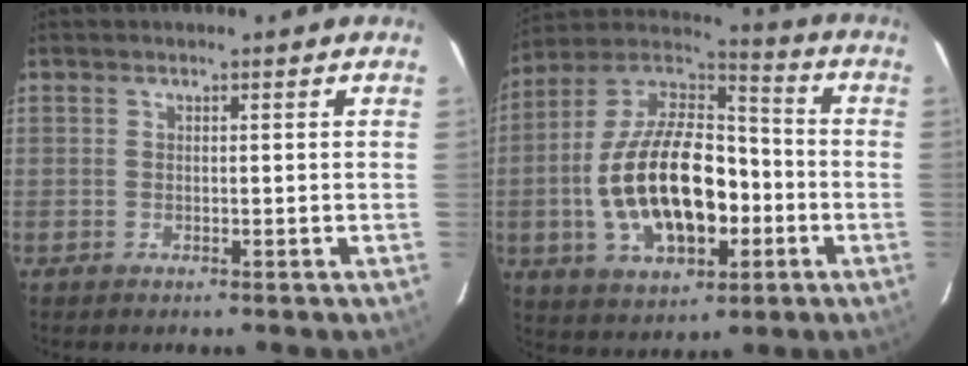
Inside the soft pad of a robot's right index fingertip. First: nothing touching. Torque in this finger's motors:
{"motor_torque": [2.14, 0.00, 1.05, 0.21]}